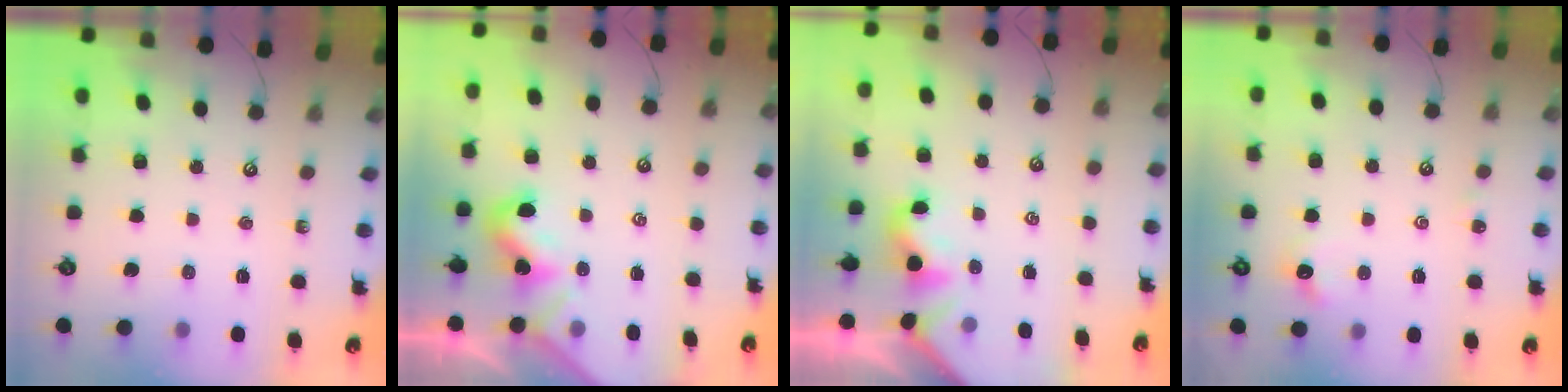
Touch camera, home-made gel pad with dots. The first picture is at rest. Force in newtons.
{"total": 1.8, "press": 1.8, "slide": 0.5}
{"total": 1.8, "press": 1.8, "slide": 0.5}
{"total": 2.1, "press": 2.0, "slide": 0.6}